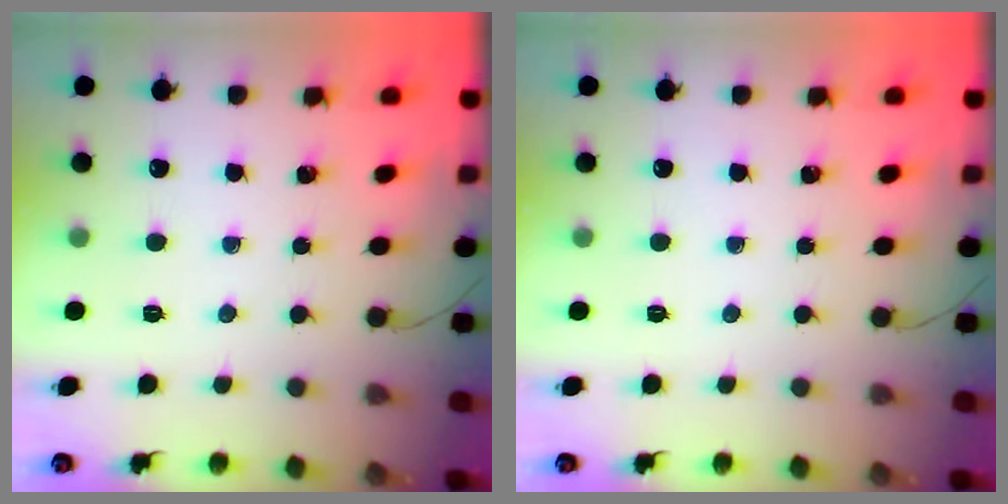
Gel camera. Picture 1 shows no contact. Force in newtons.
{"total": 0.0}